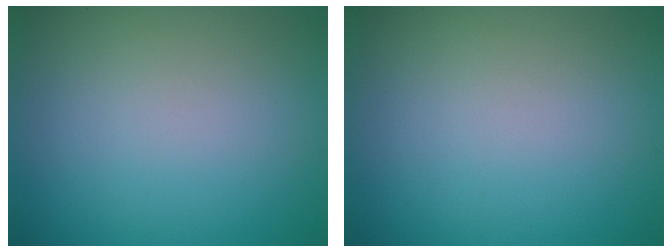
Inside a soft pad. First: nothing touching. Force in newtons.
{"total": 0.0}